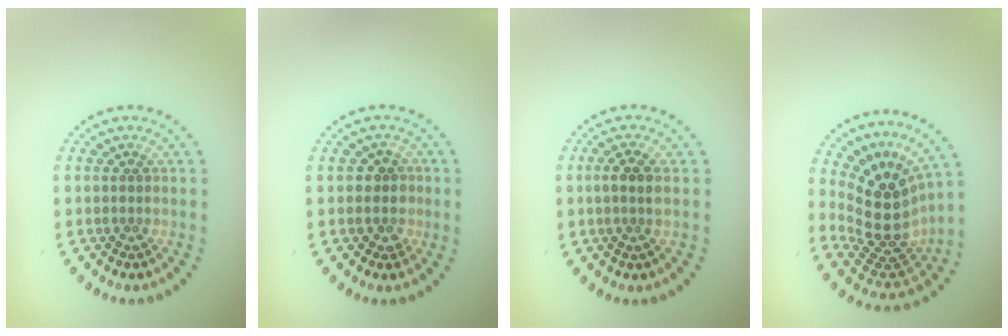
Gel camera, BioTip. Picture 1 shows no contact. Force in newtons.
{"total": 2.0, "press": 1.7, "slide": 0.9}
{"total": 1.9, "press": 1.7, "slide": 0.9}
{"total": 5.3, "press": 4.0, "slide": 3.4}